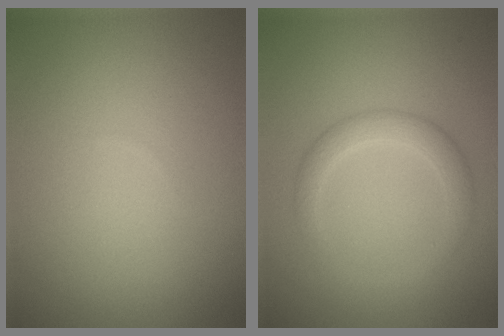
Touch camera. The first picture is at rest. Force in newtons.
{"total": 2.4, "press": 2.4, "slide": 0.1}